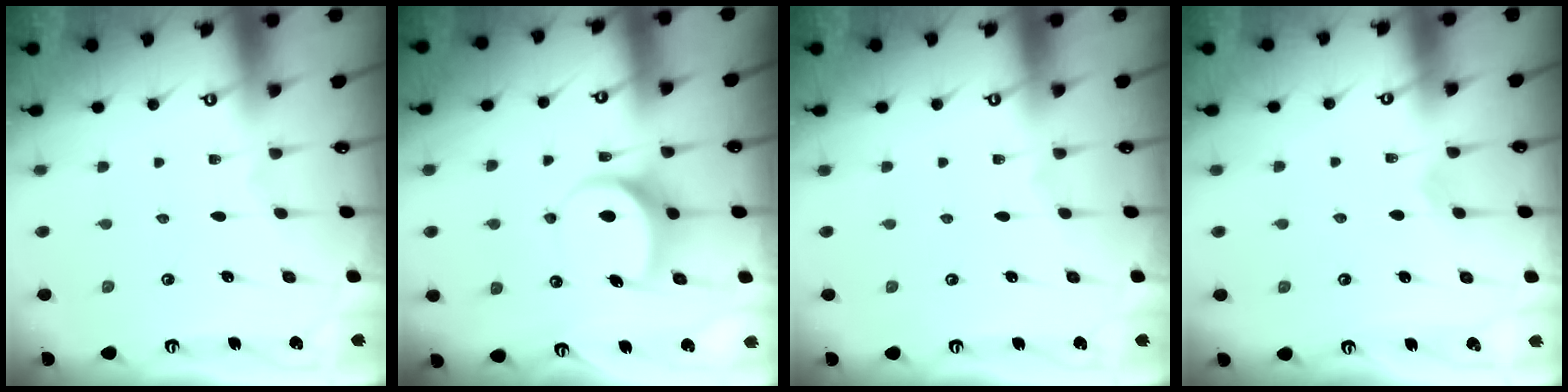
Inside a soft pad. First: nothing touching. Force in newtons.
{"total": 6.2, "press": 6.2, "slide": 0.6}
{"total": 0.0}
{"total": 2.4, "press": 2.4, "slide": 0.2}